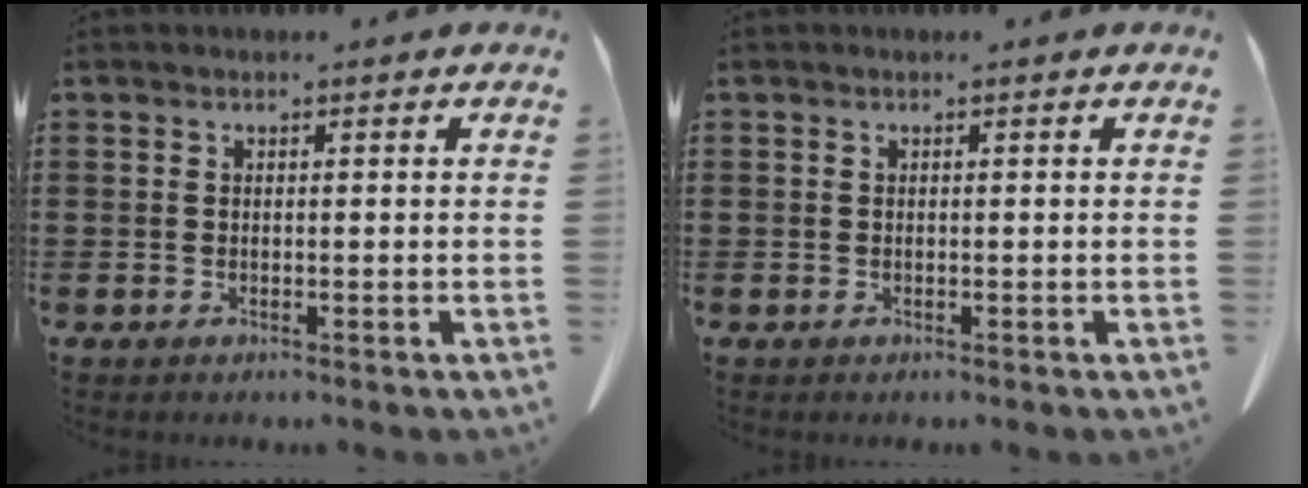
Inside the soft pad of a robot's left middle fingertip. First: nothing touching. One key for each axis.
{"total": 0.0}